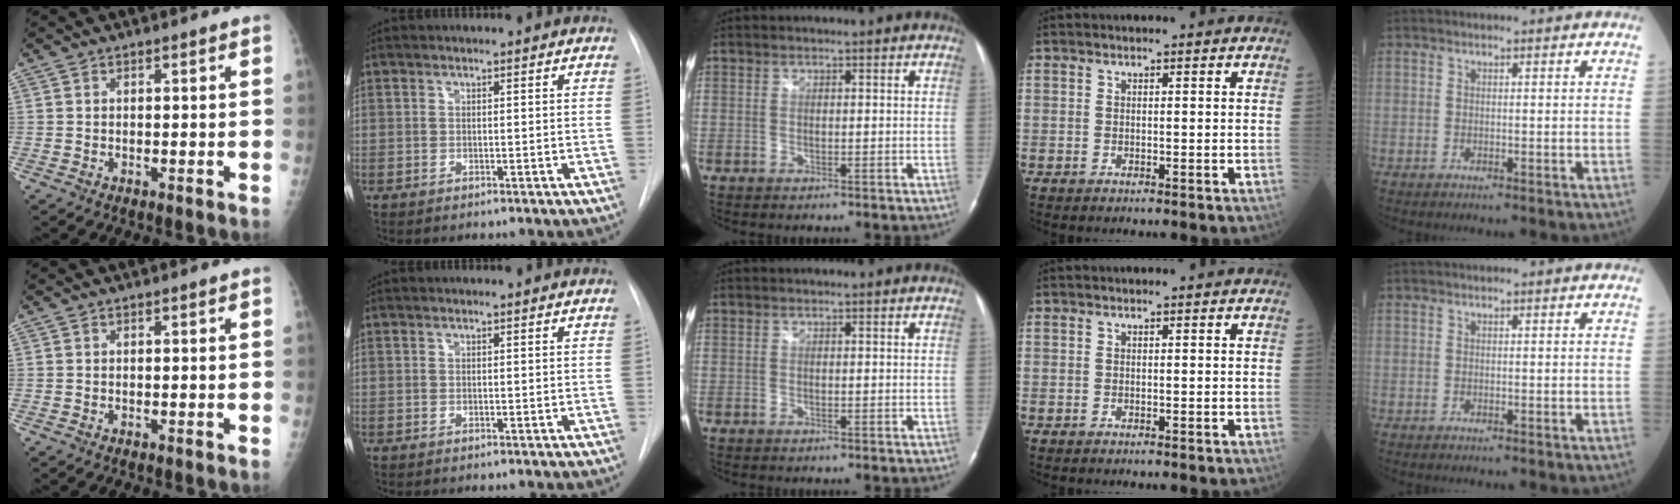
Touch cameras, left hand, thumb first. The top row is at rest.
{}